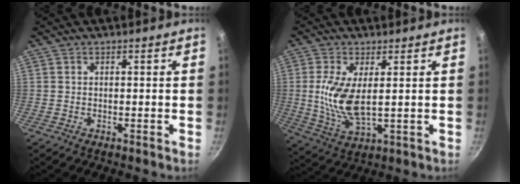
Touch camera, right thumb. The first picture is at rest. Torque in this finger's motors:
{"motor_torque": [-0.62, 1.13, 0.99, 0.10, 0.12]}